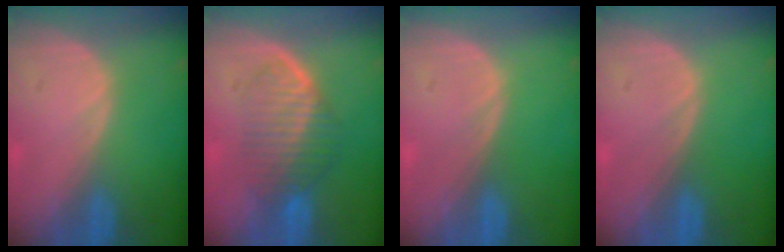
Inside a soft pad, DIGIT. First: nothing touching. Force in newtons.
{"total": 6.3, "press": 6.2, "slide": 1.3}
{"total": 0.0}
{"total": 0.0}